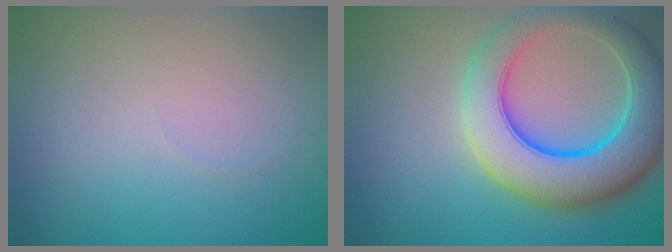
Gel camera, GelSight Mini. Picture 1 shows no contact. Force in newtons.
{"total": 9.9, "press": 9.8, "slide": 0.5}